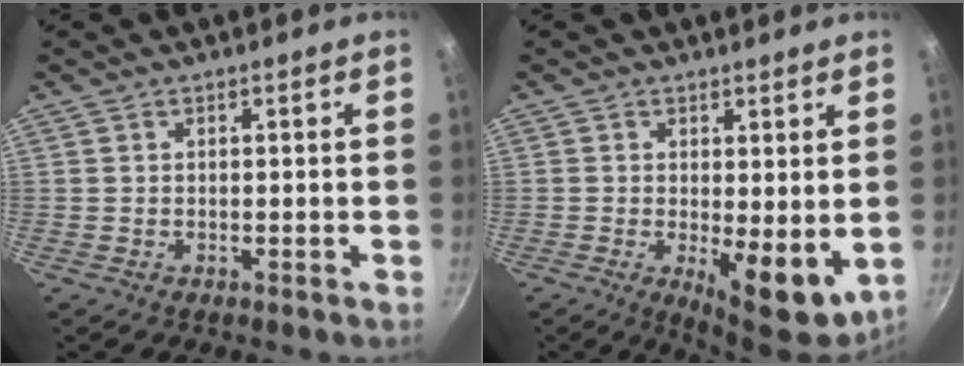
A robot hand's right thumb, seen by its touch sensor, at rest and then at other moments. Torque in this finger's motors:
{"motor_torque": [0.98, 1.29, 1.23, -0.33, 0.32]}